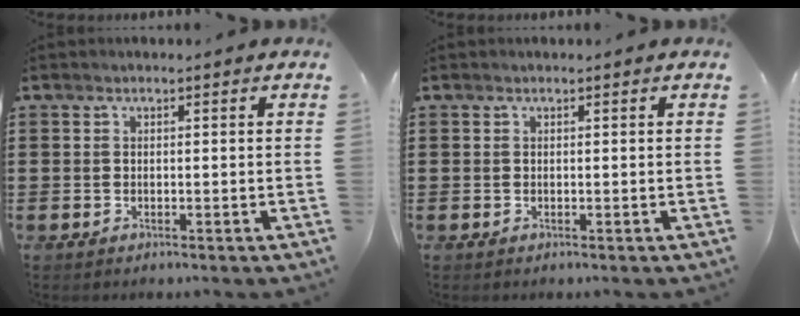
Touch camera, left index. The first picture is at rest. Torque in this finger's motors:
{"motor_torque": [-0.02, 0.00, -0.01, 0.01]}